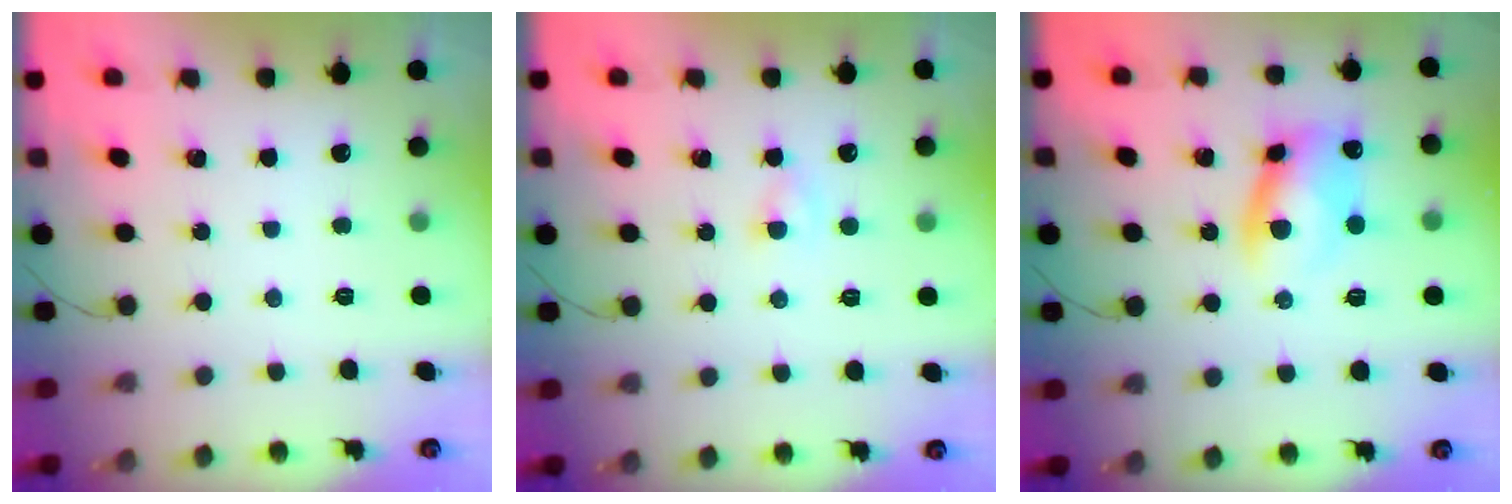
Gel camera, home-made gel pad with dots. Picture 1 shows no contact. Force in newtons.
{"total": 1.0, "press": 0.8, "slide": 0.6}
{"total": 9.4, "press": 9.4, "slide": 0.8}